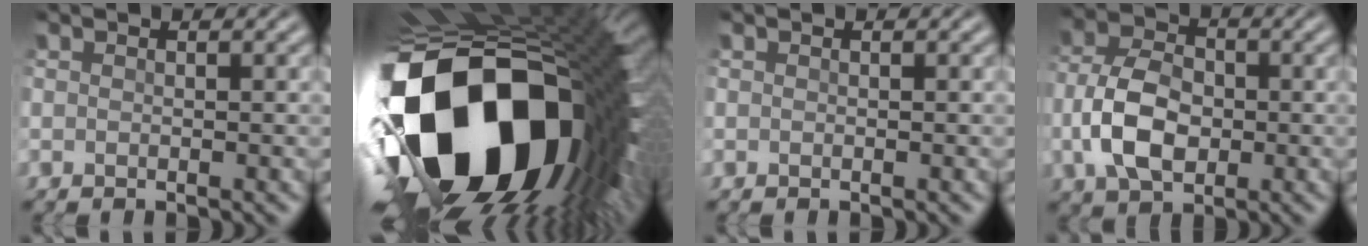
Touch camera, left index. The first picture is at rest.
{"total": 21.9, "force": [-5.0, 13.3, 16.7], "torque": [-0.359, -0.083, -0.049]}
{"total": 0.0}
{"total": 6.2, "force": [-1.1, 4.0, 4.6], "torque": [-0.099, 0.010, -0.025]}